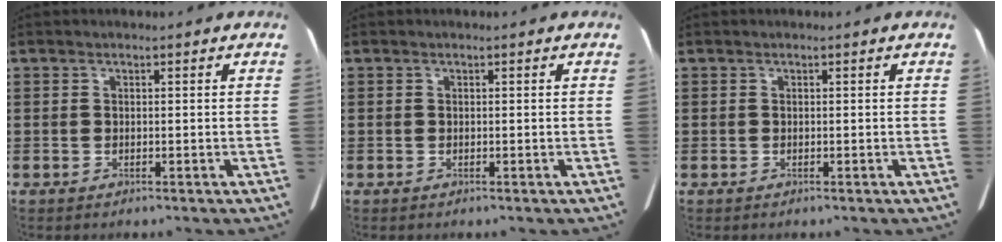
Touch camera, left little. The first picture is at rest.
{"total": 0.0}
{"total": 0.0}